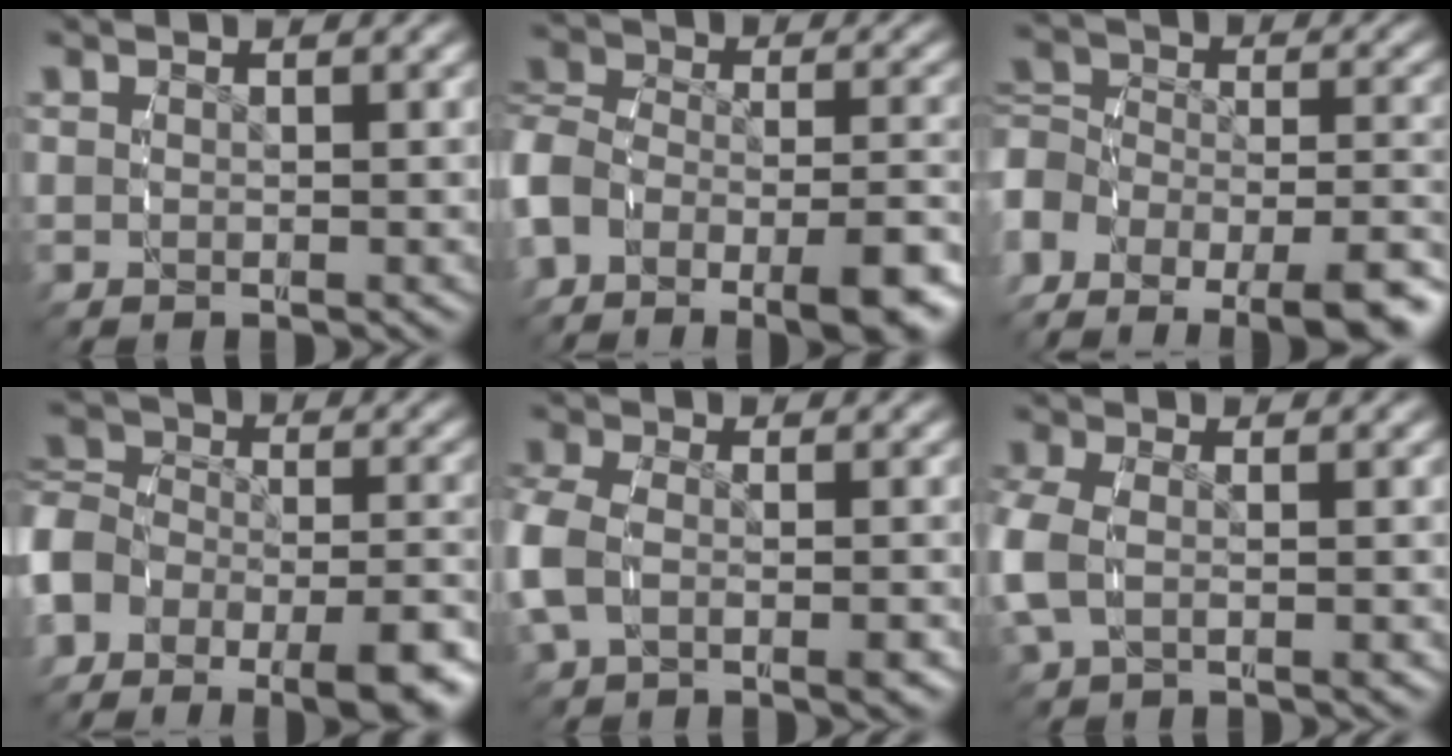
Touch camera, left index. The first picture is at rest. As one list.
[{"total": 9.5, "force": [-5.0, 6.4, 5.0], "torque": [-0.104, -0.023, -0.080]}, {"total": 11.9, "force": [-6.7, 8.0, 5.7], "torque": [-0.117, -0.040, -0.100]}, {"total": 9.0, "force": [-3.6, 6.9, 4.5], "torque": [-0.091, -0.021, -0.063]}, {"total": 3.3, "force": [-0.7, 2.2, 2.4], "torque": [-0.077, -0.013, -0.006]}, {"total": 2.7, "force": [-0.3, 1.7, 2.0], "torque": [-0.071, -0.012, 0.005]}]